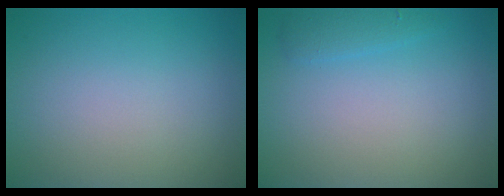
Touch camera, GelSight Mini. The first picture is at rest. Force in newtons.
{"total": 1.2, "press": 1.2, "slide": 0.1}